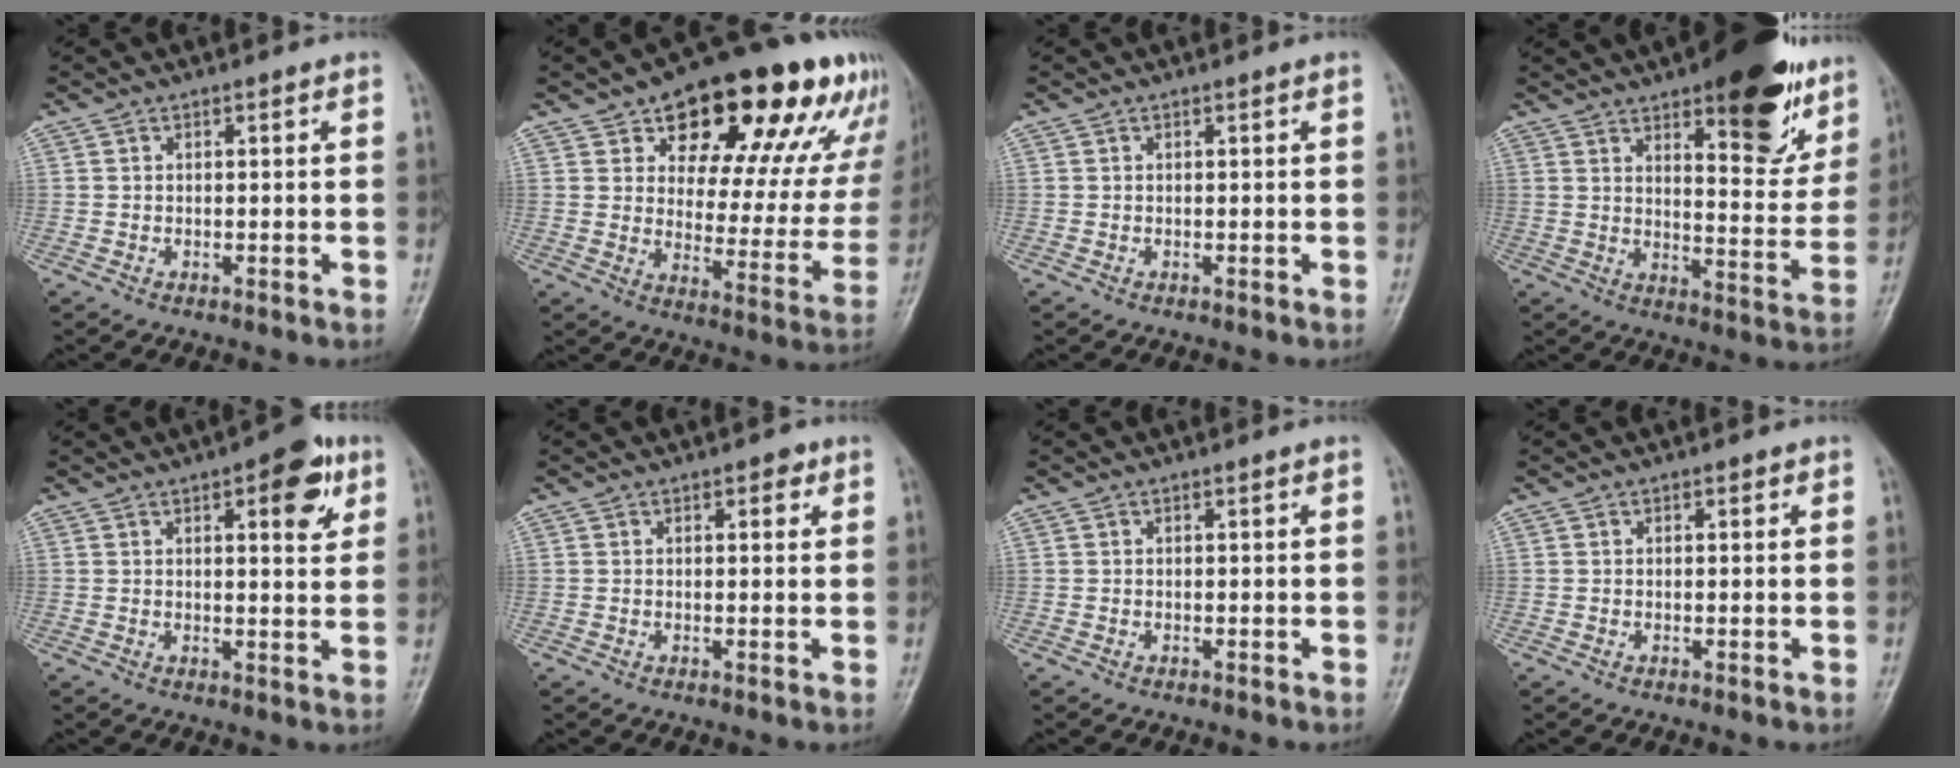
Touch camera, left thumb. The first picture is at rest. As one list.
[{"total": 25.8, "force": [14.8, 11.8, 17.5], "torque": [-0.195, -0.034, 0.205]}, {"total": 0.0}, {"total": 20.1, "force": [11.9, 7.5, 14.4], "torque": [-0.138, -0.055, 0.168]}, {"total": 6.2, "force": [2.9, 2.2, 5.0], "torque": [-0.049, -0.009, 0.032]}, {"total": 2.1, "force": [1.1, 1.2, 1.3], "torque": [-0.004, -0.001, 0.011]}, {"total": 0.0}, {"total": 0.7, "force": [0.3, 0.5, 0.4], "torque": [0.001, 0.000, 0.001]}]